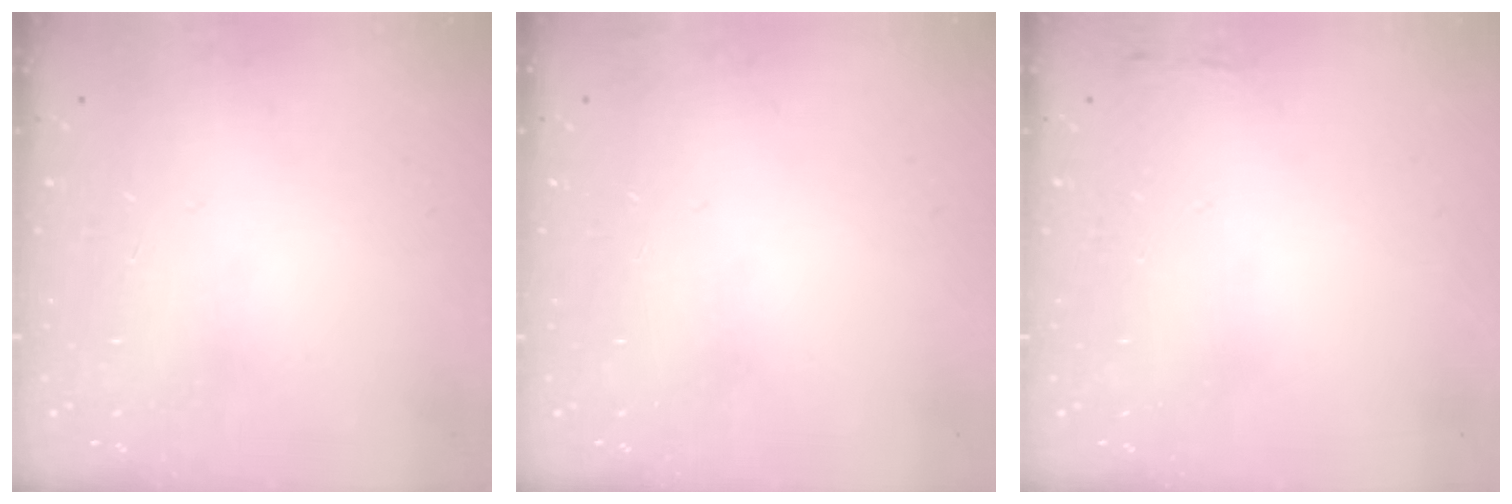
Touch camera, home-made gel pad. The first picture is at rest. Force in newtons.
{"total": 2.2, "press": 2.1, "slide": 0.8}
{"total": 2.1, "press": 2.0, "slide": 0.5}